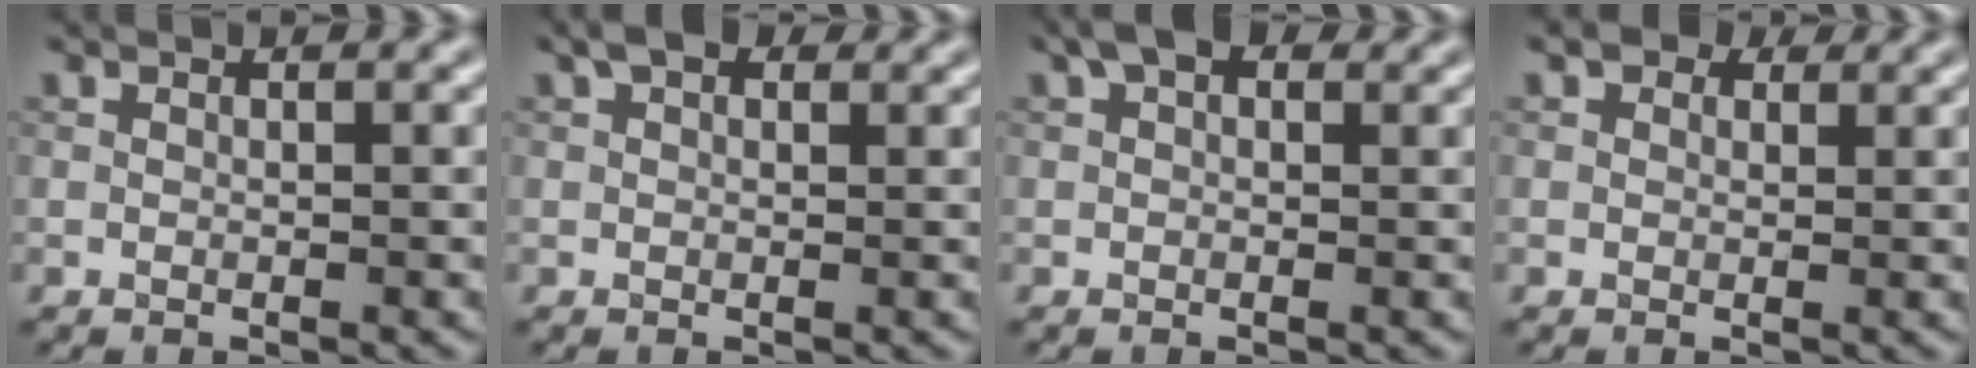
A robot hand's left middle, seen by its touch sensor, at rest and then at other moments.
{"total": 2.2, "force": [1.4, 1.2, 1.3], "torque": [-0.019, 0.006, 0.019]}
{"total": 2.5, "force": [1.4, 1.4, 1.6], "torque": [-0.020, 0.006, 0.014]}
{"total": 2.3, "force": [1.6, 1.3, 1.0], "torque": [-0.018, -0.002, 0.012]}